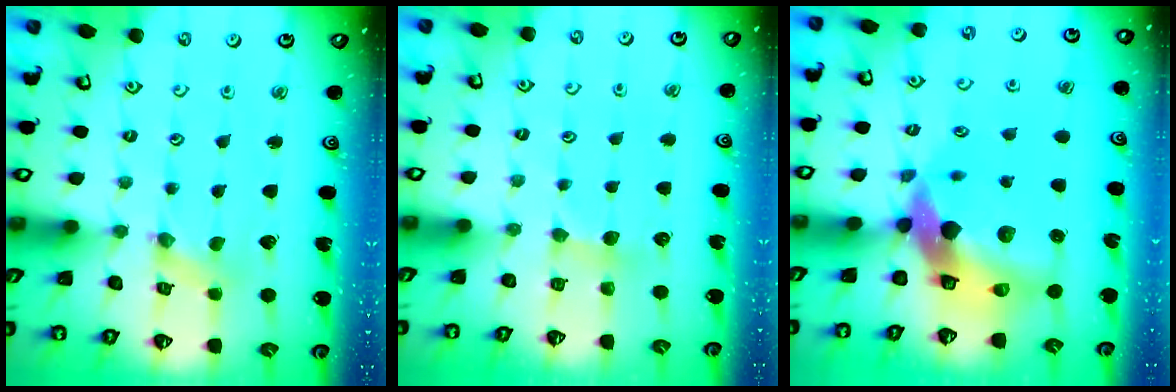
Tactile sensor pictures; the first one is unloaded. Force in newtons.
{"total": 4.0, "press": 3.9, "slide": 0.6}
{"total": 14.0, "press": 13.8, "slide": 2.1}